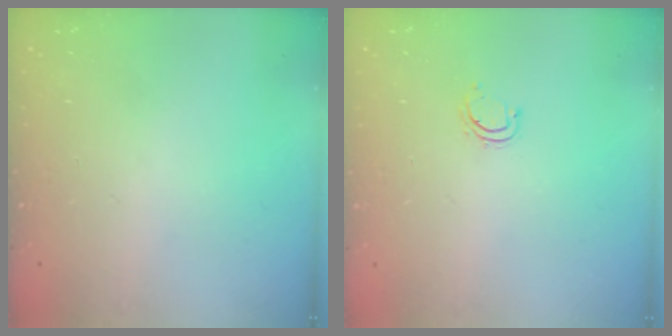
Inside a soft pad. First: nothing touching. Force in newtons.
{"total": 4.0, "press": 3.9, "slide": 0.4}